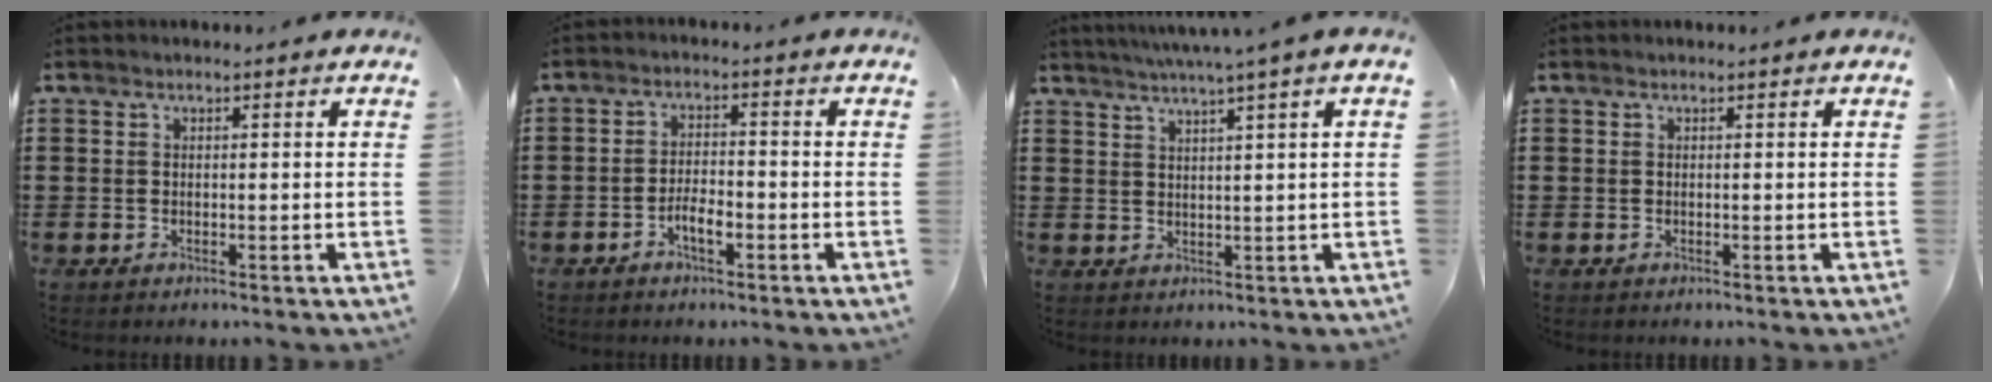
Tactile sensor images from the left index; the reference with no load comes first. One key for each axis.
{"total": 3.5, "fx": -1.8, "fy": 1.1, "fz": 2.8, "tx": -0.055, "ty": 0.004, "tz": -0.035}
{"total": 2.9, "fx": 1.9, "fy": -1.0, "fz": 1.9, "tx": -0.039, "ty": -0.008, "tz": 0.028}
{"total": 0.0}